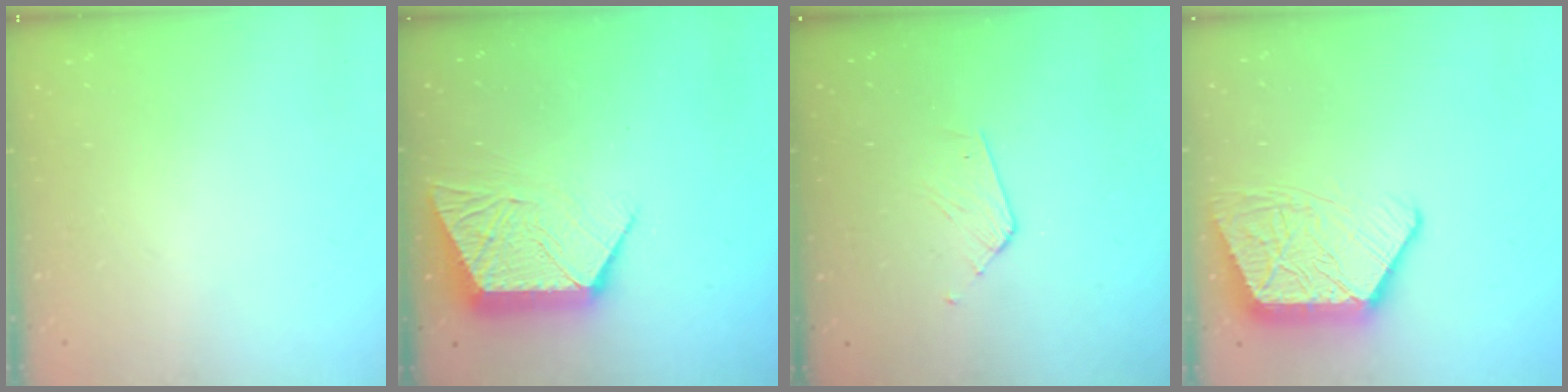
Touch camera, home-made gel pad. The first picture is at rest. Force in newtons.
{"total": 12.2, "press": 12.2, "slide": 0.9}
{"total": 4.1, "press": 4.1, "slide": 0.4}
{"total": 15.2, "press": 15.1, "slide": 1.2}